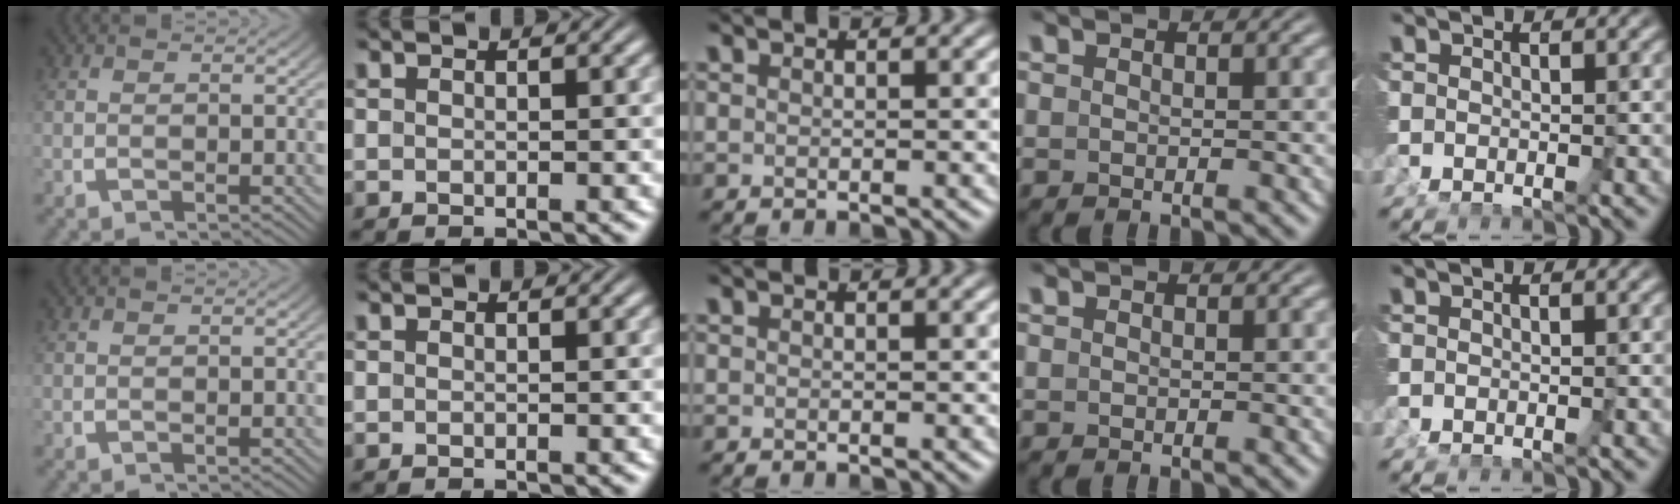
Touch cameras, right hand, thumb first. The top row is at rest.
{}